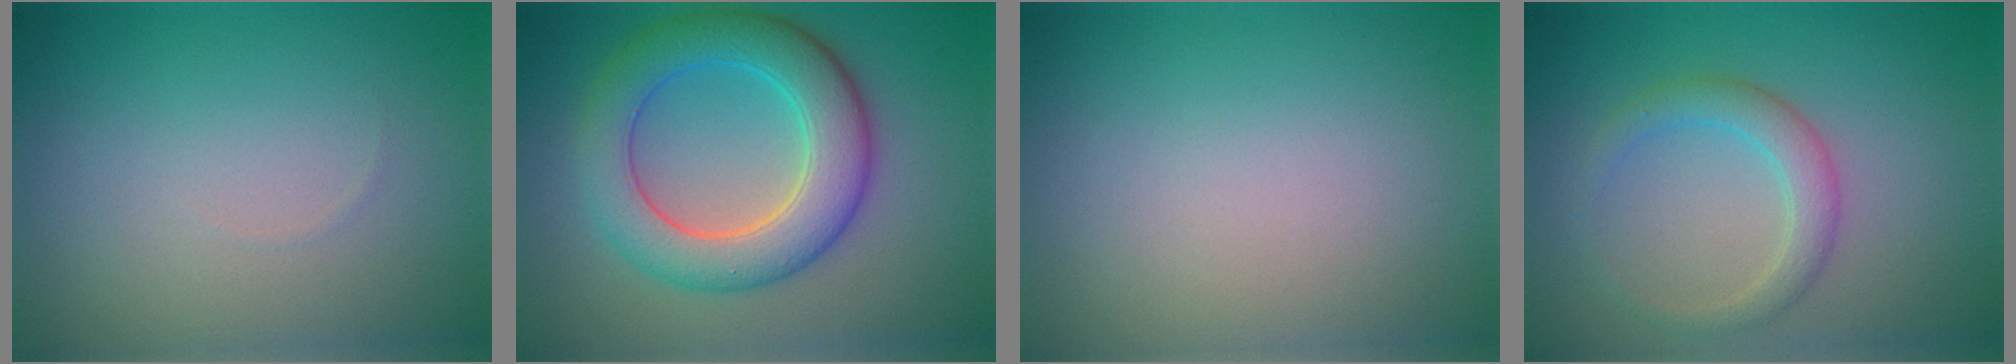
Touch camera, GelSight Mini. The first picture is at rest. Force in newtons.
{"total": 7.2, "press": 7.2, "slide": 0.2}
{"total": 0.0}
{"total": 2.7, "press": 2.6, "slide": 0.2}